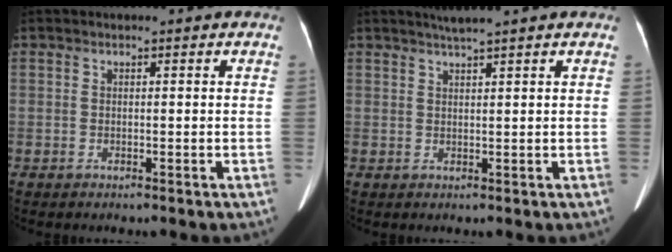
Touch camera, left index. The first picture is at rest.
{"total": 2.8, "force": [2.4, -0.7, 1.4], "torque": [-0.020, 0.009, 0.043]}